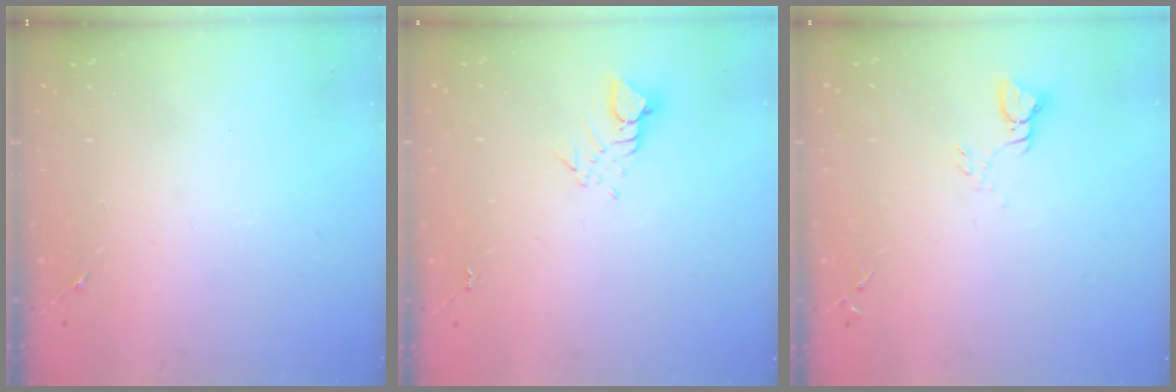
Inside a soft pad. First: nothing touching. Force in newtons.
{"total": 3.1, "press": 3.1, "slide": 0.1}
{"total": 3.3, "press": 3.3, "slide": 0.3}